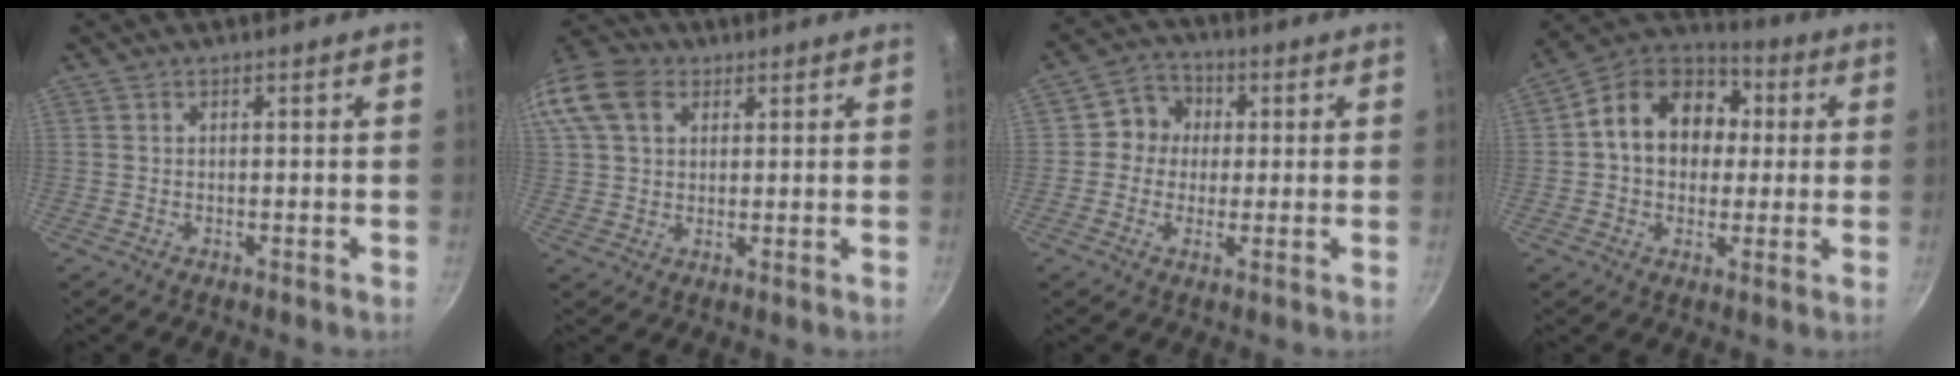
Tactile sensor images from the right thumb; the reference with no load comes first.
{"total": 15.5, "force": [5.8, 11.4, 8.8], "torque": [-0.193, 0.026, 0.096]}
{"total": 6.7, "force": [1.0, 6.2, 2.3], "torque": [-0.001, 0.006, -0.002]}
{"total": 15.6, "force": [2.0, 12.3, 9.4], "torque": [-0.121, 0.032, 0.016]}